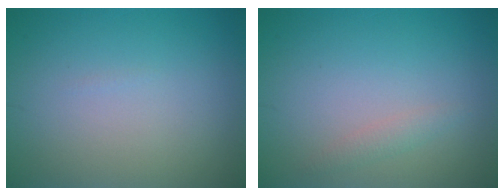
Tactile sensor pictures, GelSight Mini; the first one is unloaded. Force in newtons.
{"total": 1.0, "press": 1.0, "slide": 0.0}